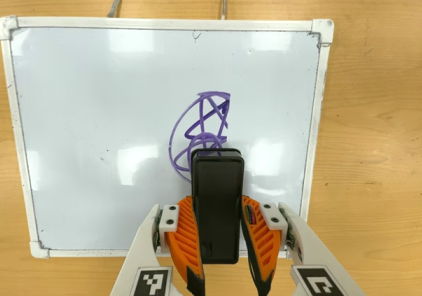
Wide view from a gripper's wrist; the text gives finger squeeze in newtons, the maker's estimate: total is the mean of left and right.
{"total": 8.5, "left": 6.3, "right": 10.7}